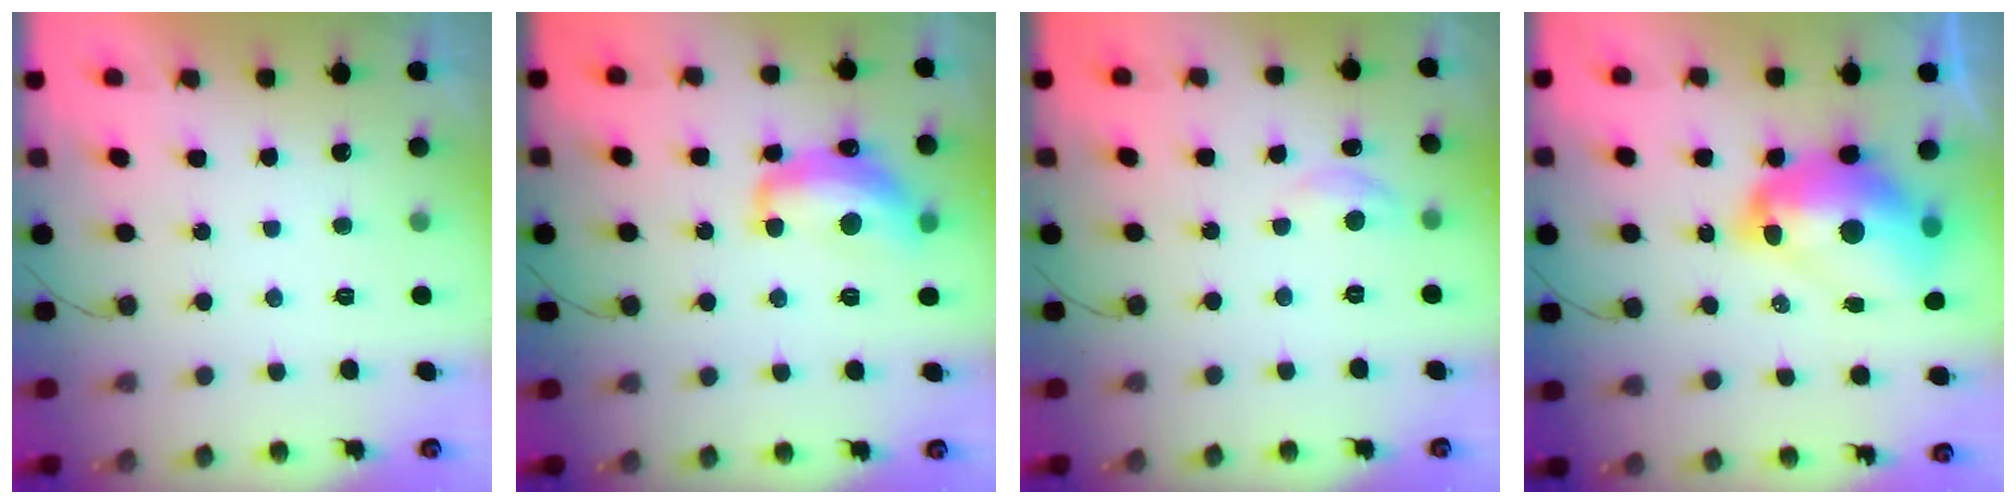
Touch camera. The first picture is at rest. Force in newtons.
{"total": 14.1, "press": 14.1, "slide": 0.9}
{"total": 3.9, "press": 3.8, "slide": 0.5}
{"total": 16.9, "press": 16.8, "slide": 1.7}